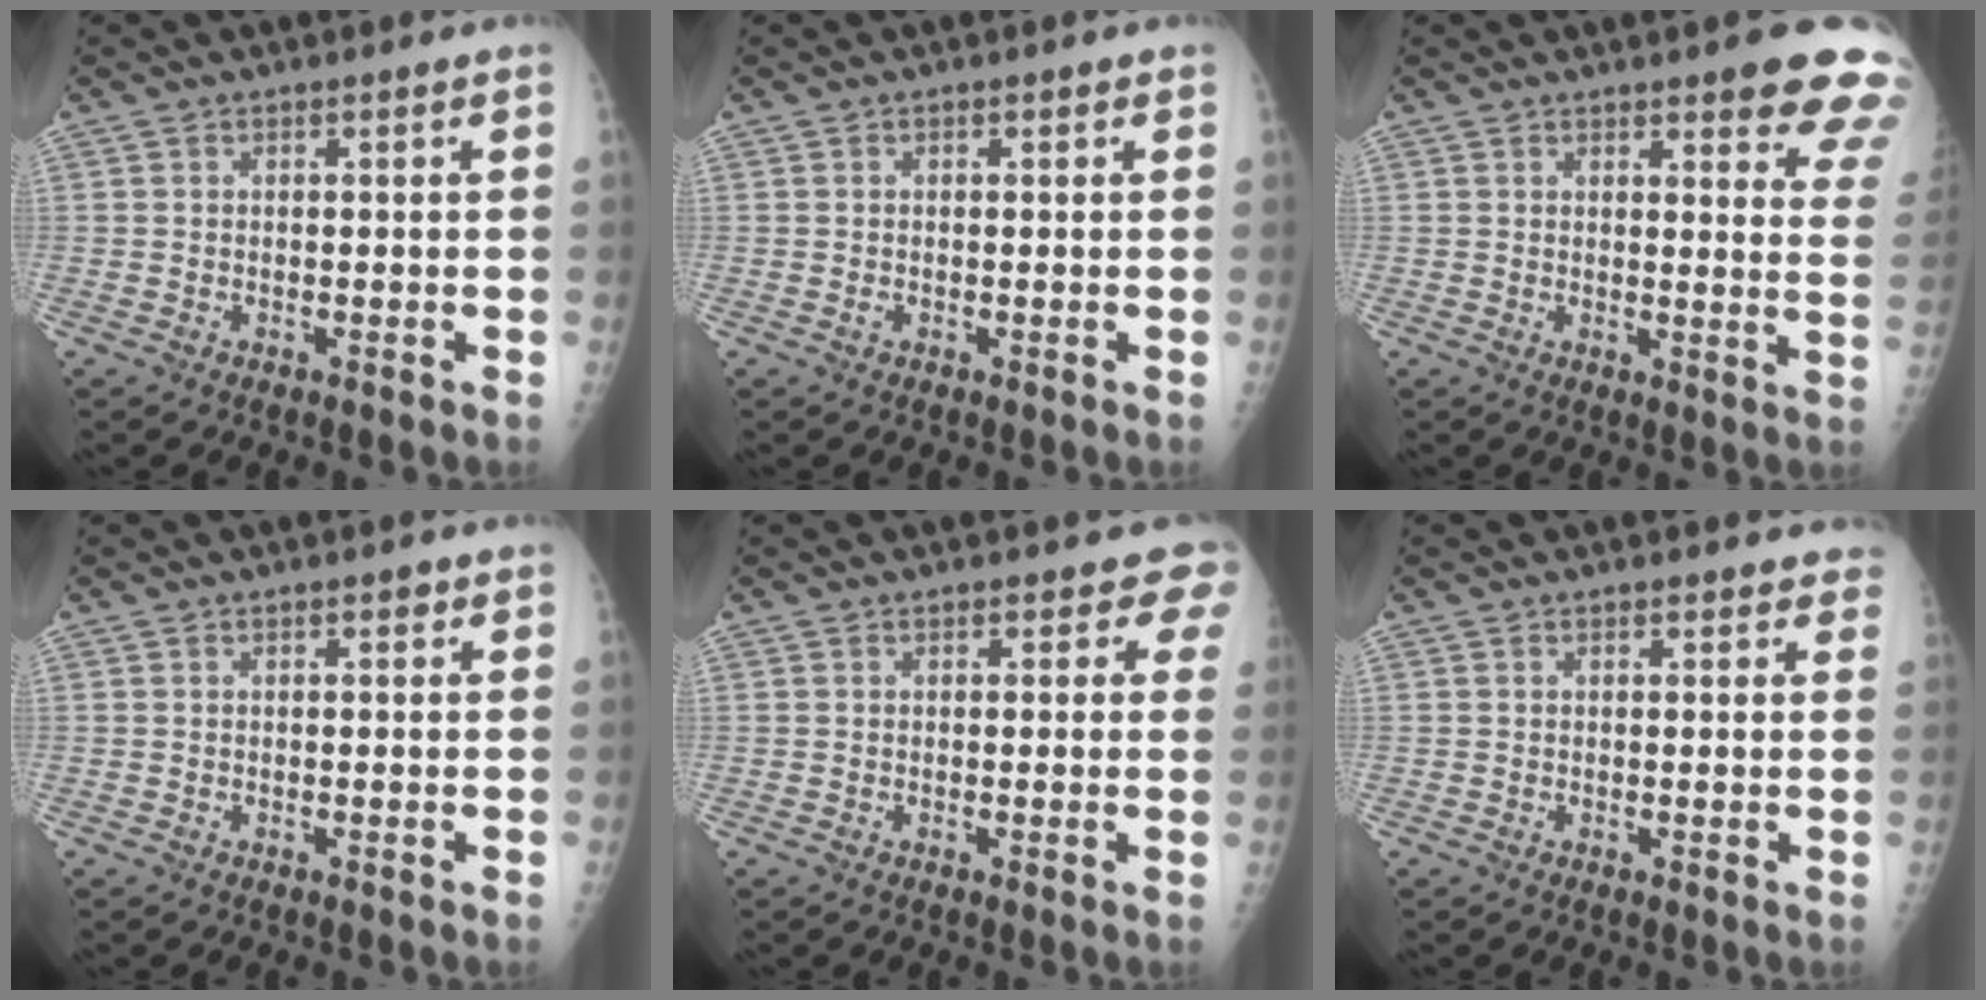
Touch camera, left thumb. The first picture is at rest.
{"total": 0.8, "force": [0.1, 0.6, 0.5], "torque": [-0.003, 0.000, 0.000]}
{"total": 13.0, "force": [9.3, 3.3, 8.4], "torque": [-0.061, -0.047, 0.090]}
{"total": 0.9, "force": [0.5, 0.5, 0.6], "torque": [-0.005, 0.000, 0.004]}
{"total": 3.4, "force": [2.6, 1.7, 1.2], "torque": [0.020, -0.007, 0.017]}
{"total": 3.7, "force": [3.3, 1.4, 1.0], "torque": [0.021, -0.008, 0.024]}